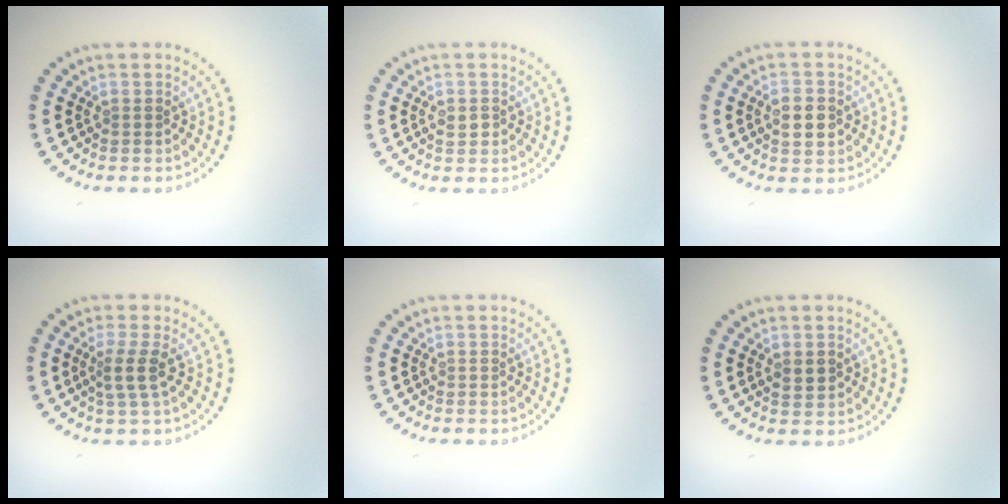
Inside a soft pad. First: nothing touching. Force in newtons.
{"total": 1.1, "press": 1.1, "slide": 0.2}
{"total": 2.9, "press": 2.9, "slide": 0.1}
{"total": 2.2, "press": 1.8, "slide": 1.3}
{"total": 0.0}
{"total": 1.6, "press": 1.6, "slide": 0.2}